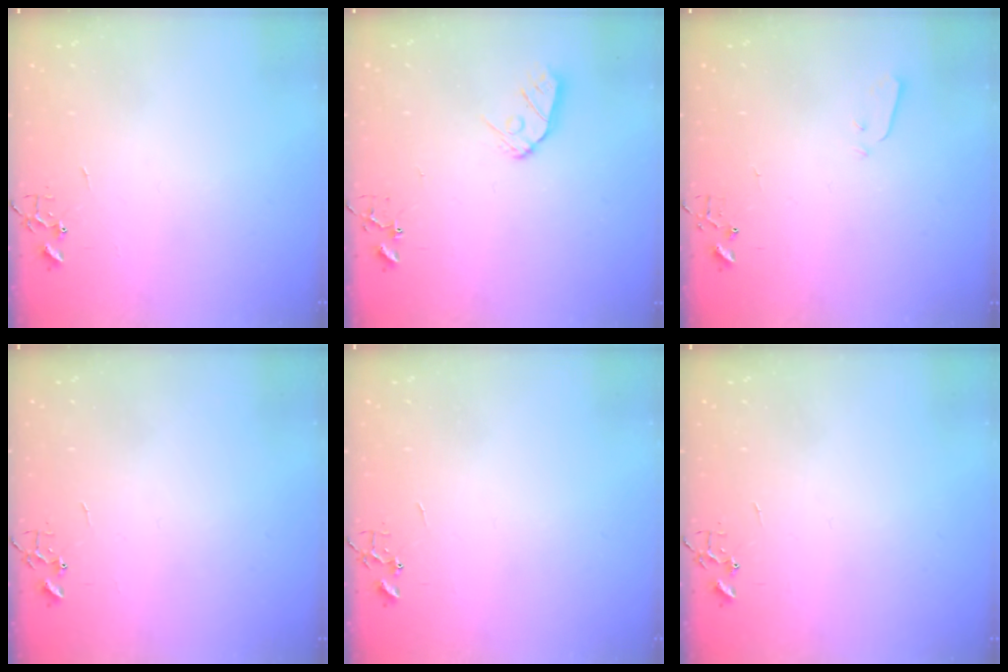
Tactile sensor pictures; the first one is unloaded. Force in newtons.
{"total": 8.6, "press": 8.5, "slide": 0.7}
{"total": 3.0, "press": 3.0, "slide": 0.3}
{"total": 0.0}
{"total": 0.0}
{"total": 0.0}